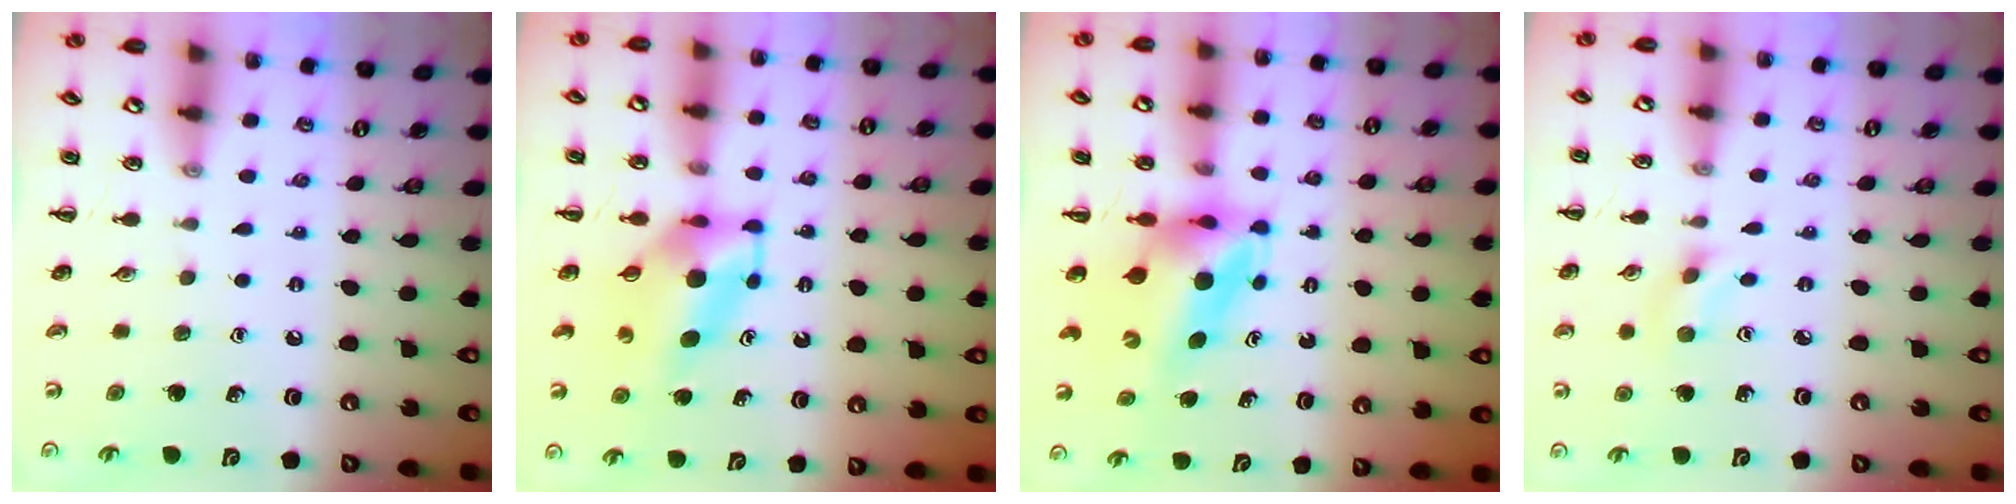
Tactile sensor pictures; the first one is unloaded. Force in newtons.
{"total": 5.4, "press": 5.3, "slide": 0.9}
{"total": 5.3, "press": 5.0, "slide": 1.5}
{"total": 2.3, "press": 2.1, "slide": 0.9}